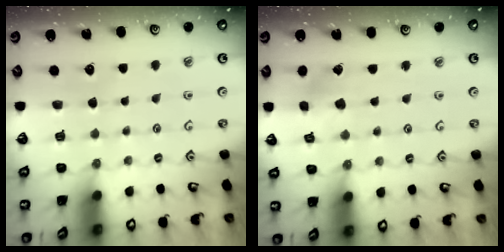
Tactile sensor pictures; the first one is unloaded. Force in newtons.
{"total": 2.2, "press": 2.2, "slide": 0.3}